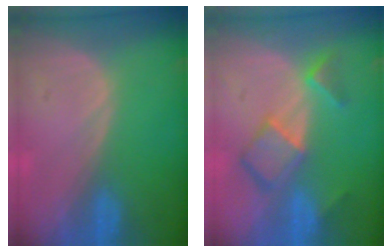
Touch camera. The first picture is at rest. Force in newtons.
{"total": 7.2, "press": 6.2, "slide": 3.6}